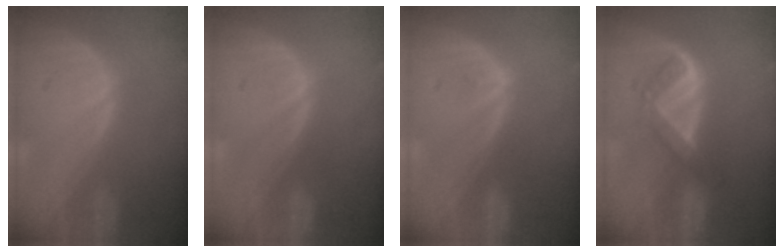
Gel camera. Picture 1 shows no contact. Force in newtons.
{"total": 0.0}
{"total": 0.9, "press": 0.6, "slide": 0.6}
{"total": 5.4, "press": 4.5, "slide": 3.1}